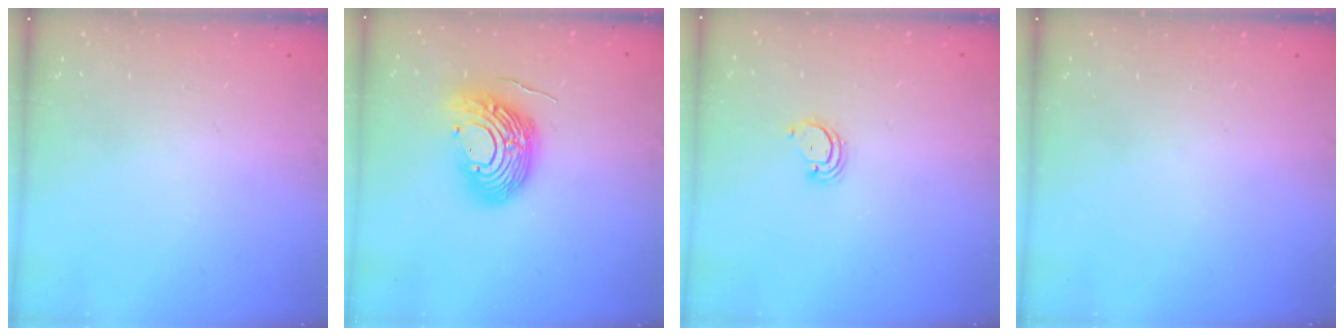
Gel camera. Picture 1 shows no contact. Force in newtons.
{"total": 14.4, "press": 14.3, "slide": 2.2}
{"total": 2.6, "press": 2.6, "slide": 0.1}
{"total": 0.0}